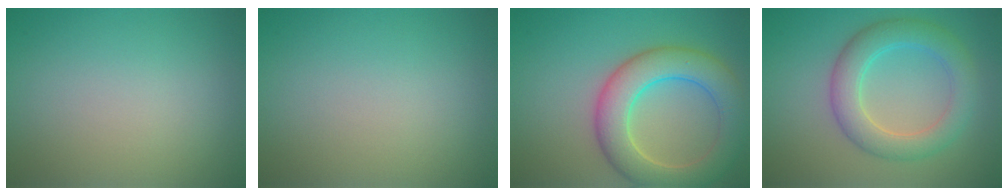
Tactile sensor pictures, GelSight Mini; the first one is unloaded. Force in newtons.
{"total": 0.0}
{"total": 7.4, "press": 7.3, "slide": 0.4}
{"total": 5.0, "press": 5.0, "slide": 0.1}